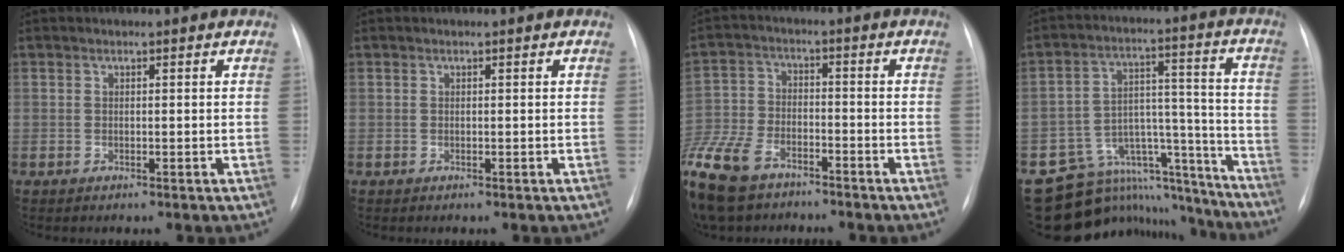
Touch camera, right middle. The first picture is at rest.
{"total": 0.0}
{"total": 15.3, "force": [-10.7, 7.4, 8.0], "torque": [-0.206, -0.028, -0.198]}
{"total": 16.2, "force": [-14.7, 6.5, 1.5], "torque": [-0.012, 0.083, -0.209]}